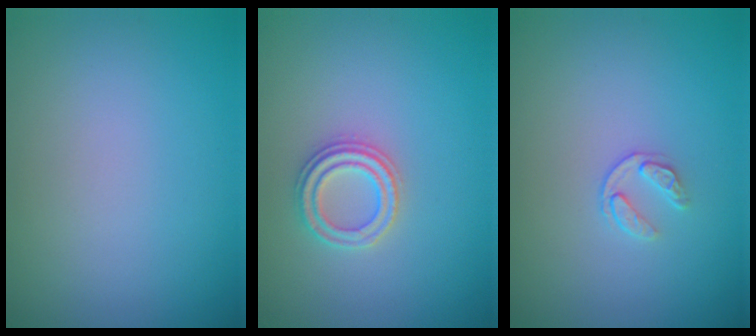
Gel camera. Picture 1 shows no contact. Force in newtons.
{"total": 2.3, "press": 2.3, "slide": 0.3}
{"total": 1.3, "press": 0.8, "slide": 1.1}